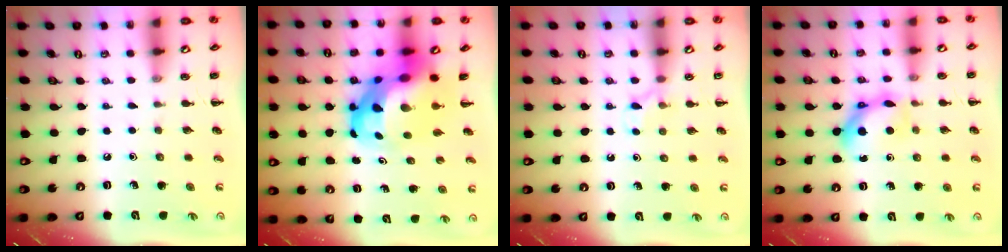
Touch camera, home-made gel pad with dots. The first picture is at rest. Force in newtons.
{"total": 14.2, "press": 13.7, "slide": 3.8}
{"total": 5.9, "press": 5.6, "slide": 1.9}
{"total": 8.2, "press": 8.1, "slide": 1.2}